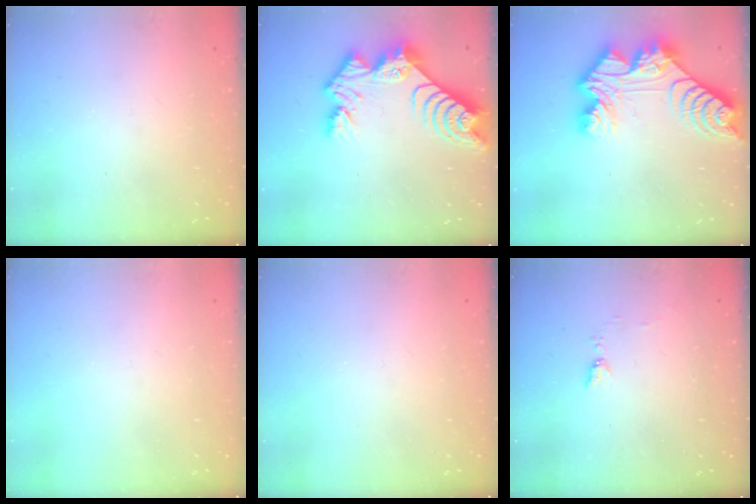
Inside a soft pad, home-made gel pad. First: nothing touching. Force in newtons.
{"total": 14.2, "press": 14.1, "slide": 1.1}
{"total": 15.6, "press": 15.5, "slide": 1.5}
{"total": 0.0}
{"total": 0.0}
{"total": 5.6, "press": 5.5, "slide": 0.5}